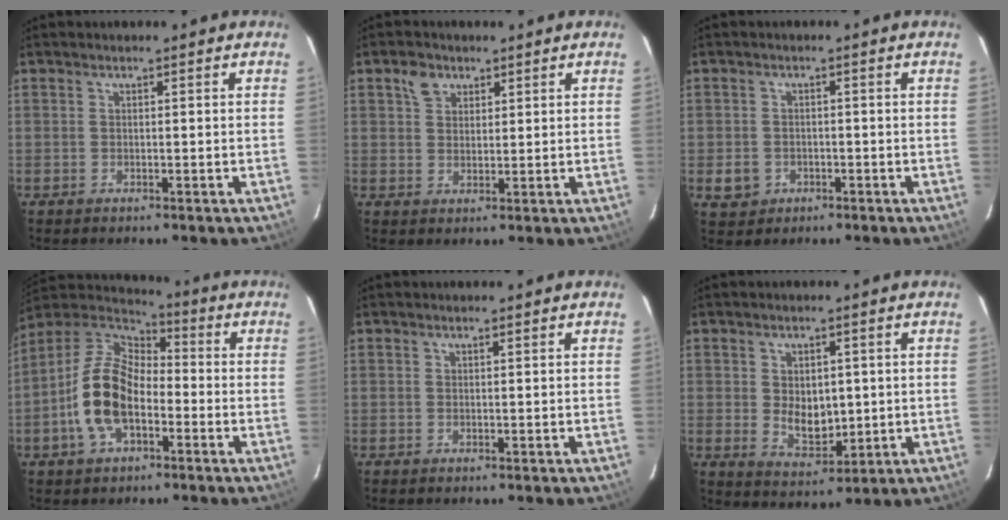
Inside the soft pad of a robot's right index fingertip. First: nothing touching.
{"total": 3.7, "force": [2.0, 2.8, 1.5], "torque": [-0.021, 0.013, 0.038]}
{"total": 4.2, "force": [-1.2, 3.9, 1.0], "torque": [-0.030, 0.005, -0.012]}
{"total": 13.9, "force": [-4.1, 8.1, 10.5], "torque": [-0.215, 0.016, -0.080]}
{"total": 0.0}
{"total": 6.5, "force": [0.4, 4.6, 4.6], "torque": [-0.078, -0.010, 0.022]}